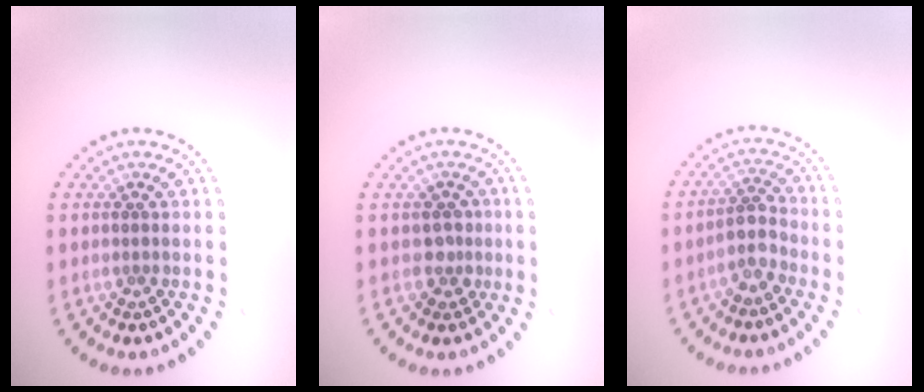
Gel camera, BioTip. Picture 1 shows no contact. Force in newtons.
{"total": 1.6, "press": 1.3, "slide": 0.9}
{"total": 2.4, "press": 2.1, "slide": 1.2}